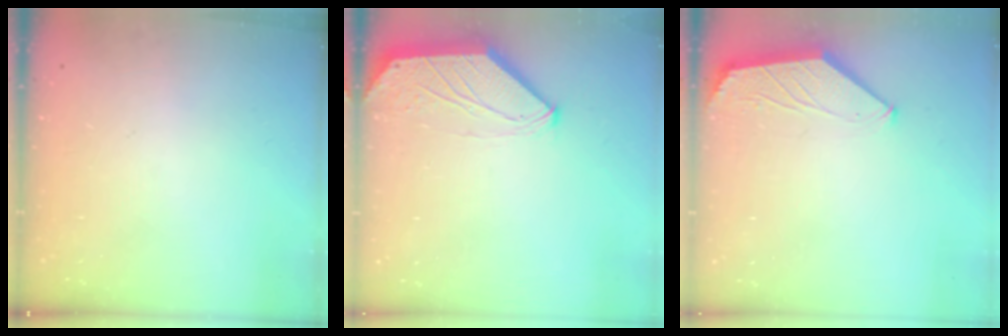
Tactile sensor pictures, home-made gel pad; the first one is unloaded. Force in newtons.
{"total": 0.0}
{"total": 1.6, "press": 1.6, "slide": 0.4}